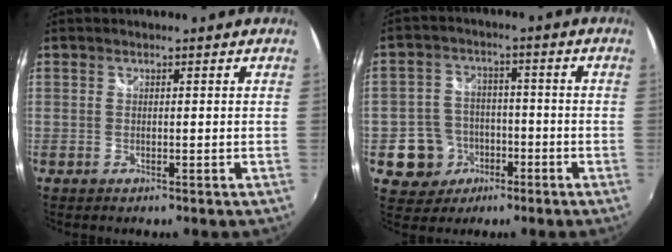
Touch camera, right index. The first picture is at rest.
{"total": 8.5, "force": [-3.4, 7.7, 1.4], "torque": [-0.053, 0.025, -0.043]}